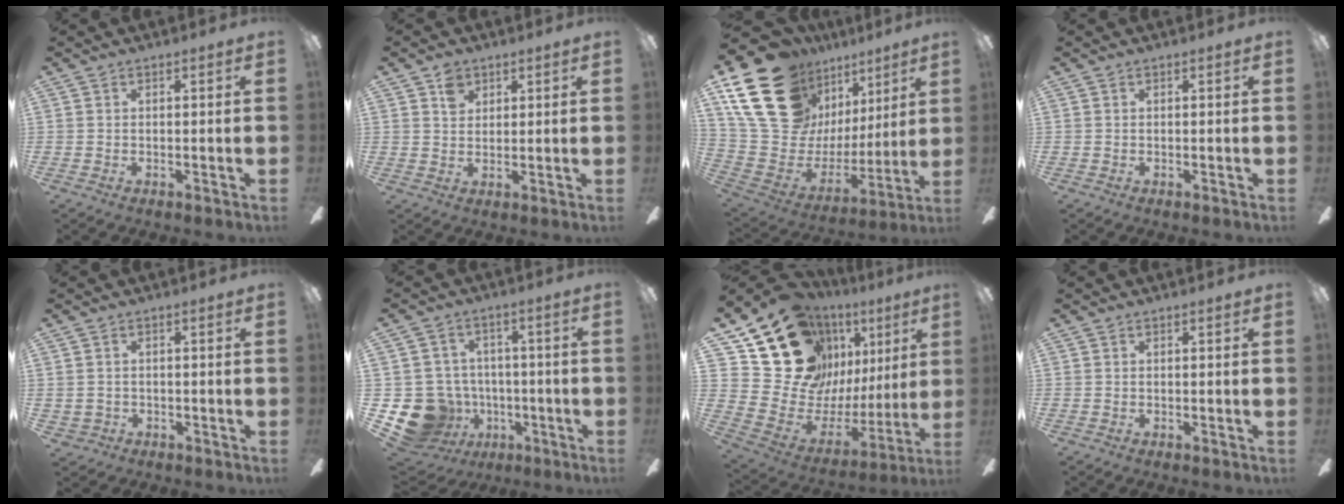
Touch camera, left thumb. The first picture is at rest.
{"total": 4.0, "force": [2.4, 2.8, 1.5], "torque": [-0.020, -0.001, 0.043]}
{"total": 24.2, "force": [13.8, 15.6, 12.3], "torque": [-0.247, -0.074, 0.274]}
{"total": 0.0}
{"total": 0.7, "force": [-0.2, 0.7, 0.1], "torque": [-0.003, 0.003, -0.006]}
{"total": 14.9, "force": [-5.6, 12.7, 5.5], "torque": [-0.137, 0.040, -0.075]}
{"total": 22.2, "force": [13.2, 15.0, 9.8], "torque": [-0.172, -0.078, 0.265]}
{"total": 0.0}